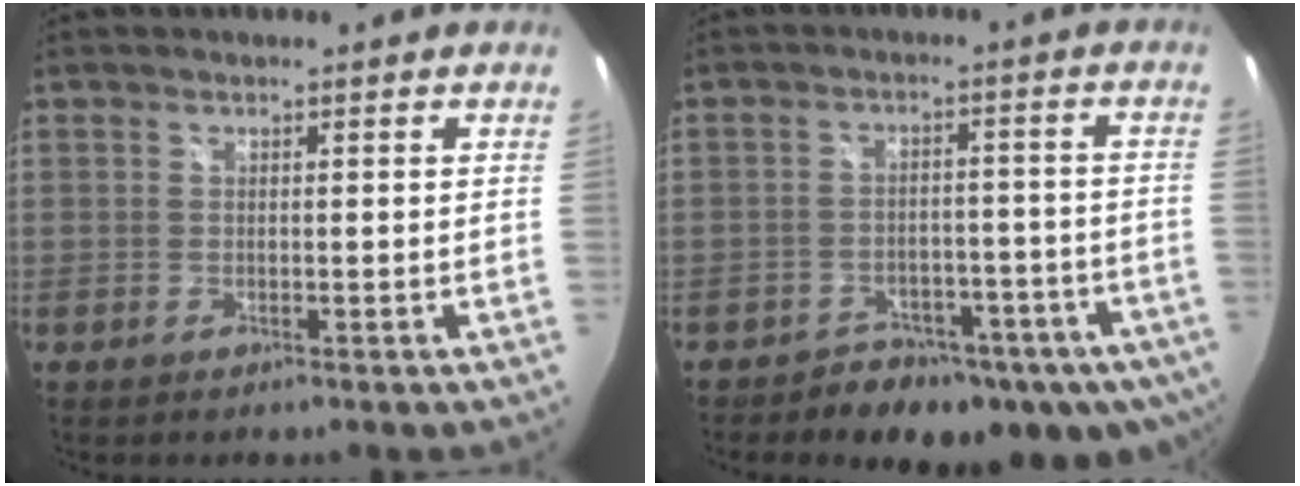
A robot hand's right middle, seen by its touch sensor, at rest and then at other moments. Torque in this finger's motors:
{"motor_torque": [1.07, -1.07, 0.21, 0.06]}